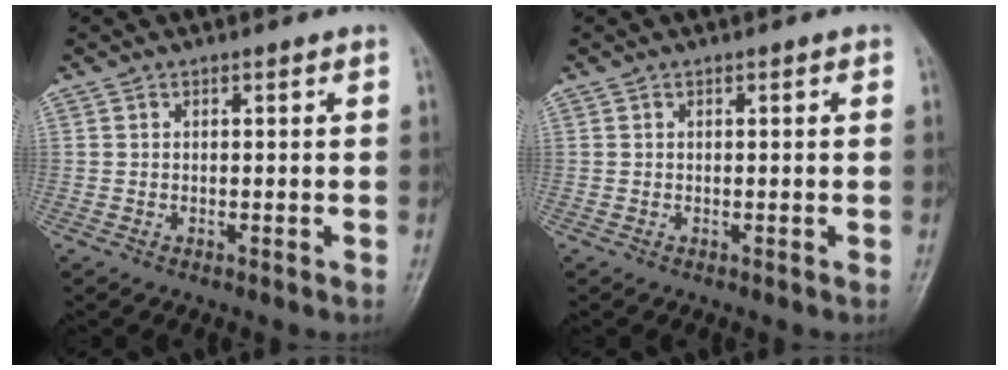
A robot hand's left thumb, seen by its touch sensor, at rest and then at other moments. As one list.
[{"total": 0.0}]